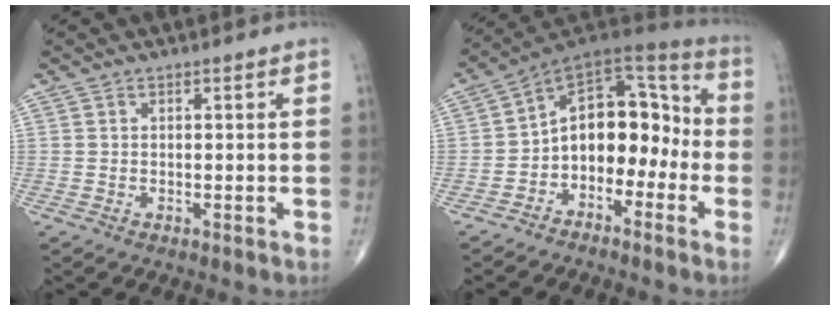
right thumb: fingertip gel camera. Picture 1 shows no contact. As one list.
[{"total": 14.3, "force": [-3.1, 9.4, 10.3], "torque": [-0.108, 0.075, -0.063]}]